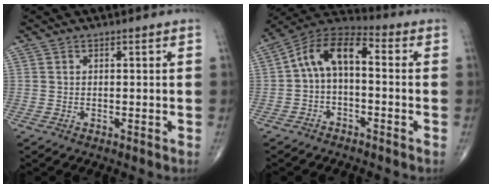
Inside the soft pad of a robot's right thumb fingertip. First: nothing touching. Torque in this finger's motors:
{"motor_torque": [-0.24, 0.48, 0.90, -0.02, 0.34]}